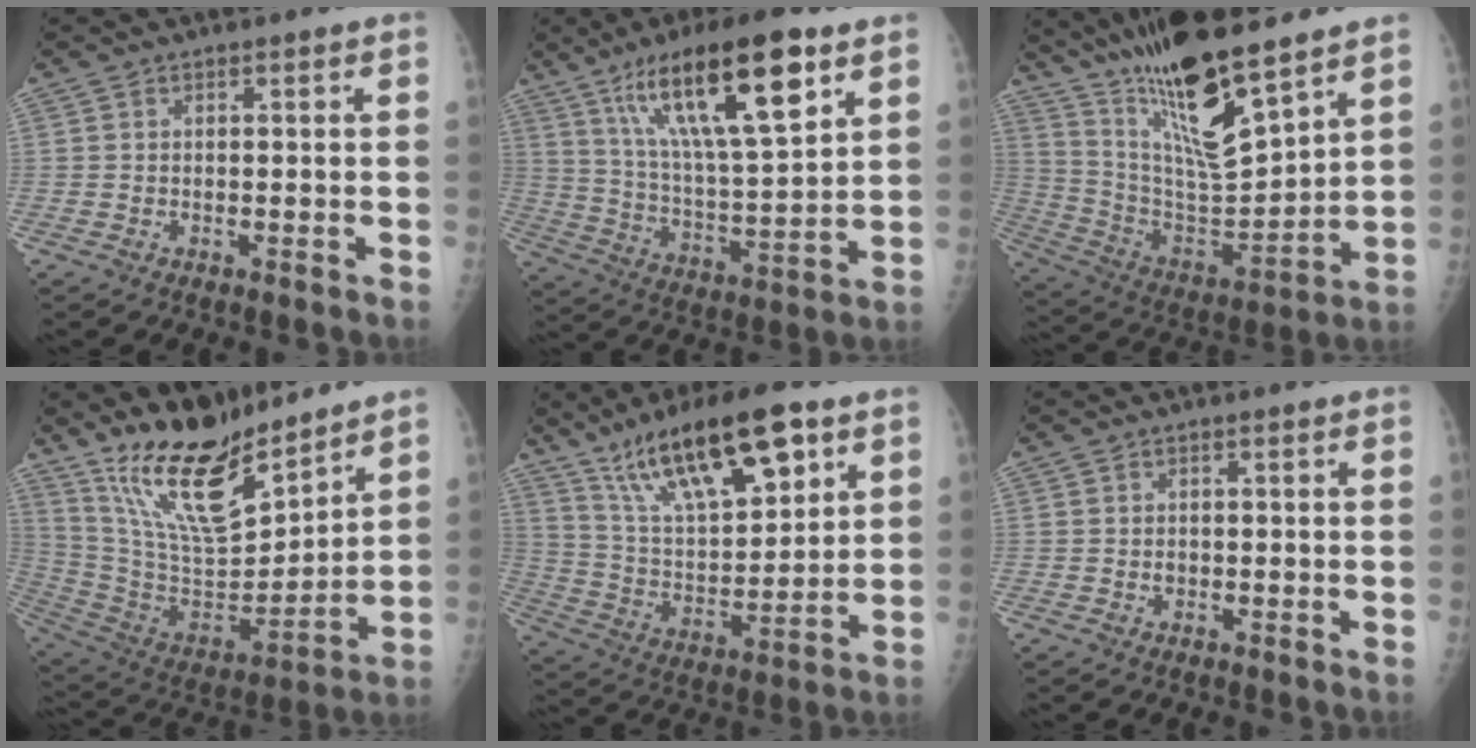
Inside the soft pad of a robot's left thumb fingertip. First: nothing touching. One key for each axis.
{"total": 21.0, "fx": 11.2, "fy": 5.1, "fz": 17.0, "tx": -0.273, "ty": -0.038, "tz": 0.201}
{"total": 21.3, "fx": 15.0, "fy": 4.2, "fz": 14.6, "tx": -0.240, "ty": -0.076, "tz": 0.281}
{"total": 19.4, "fx": 14.8, "fy": 6.3, "fz": 10.9, "tx": -0.152, "ty": -0.100, "tz": 0.283}
{"total": 20.9, "fx": 12.3, "fy": 7.3, "fz": 15.2, "tx": -0.226, "ty": -0.042, "tz": 0.225}
{"total": 1.1, "fx": -0.2, "fy": 0.9, "fz": 0.6, "tx": -0.004, "ty": 0.002, "tz": -0.001}